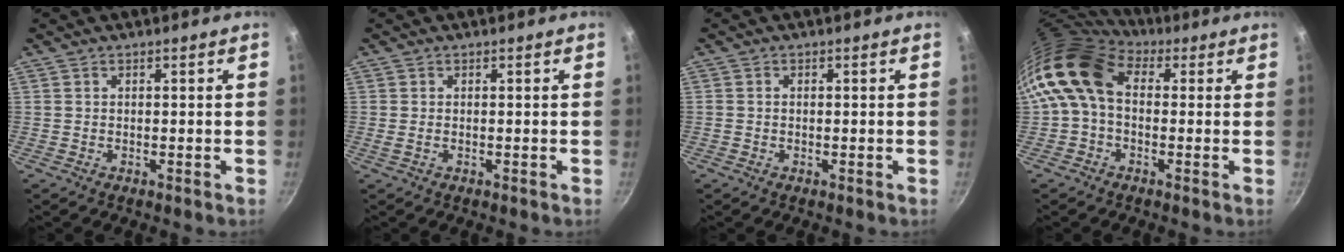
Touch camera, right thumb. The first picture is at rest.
{"total": 1.2, "force": [0.0, 0.6, 1.1], "torque": [-0.025, -0.001, 0.001]}
{"total": 0.5, "force": [-0.1, 0.5, 0.2], "torque": [-0.003, 0.002, -0.002]}
{"total": 11.6, "force": [1.1, 8.3, 8.0], "torque": [-0.141, 0.024, -0.001]}